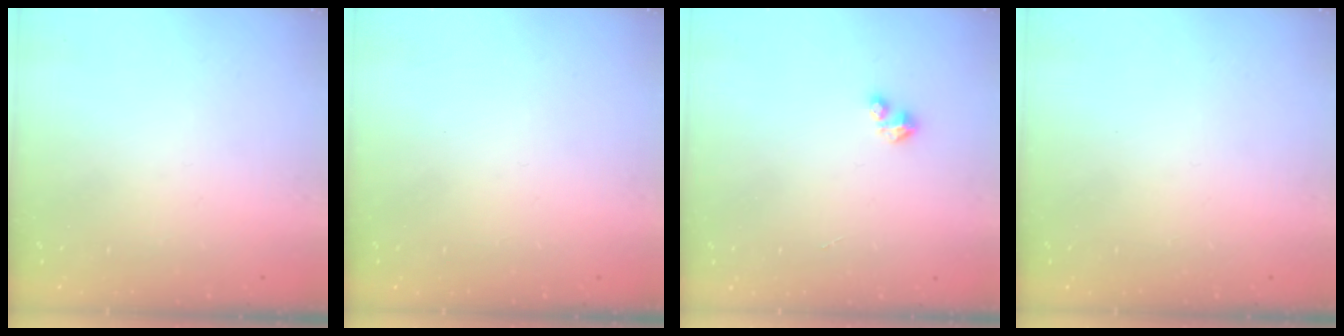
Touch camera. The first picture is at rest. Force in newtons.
{"total": 0.0}
{"total": 1.7, "press": 1.7, "slide": 0.2}
{"total": 0.0}